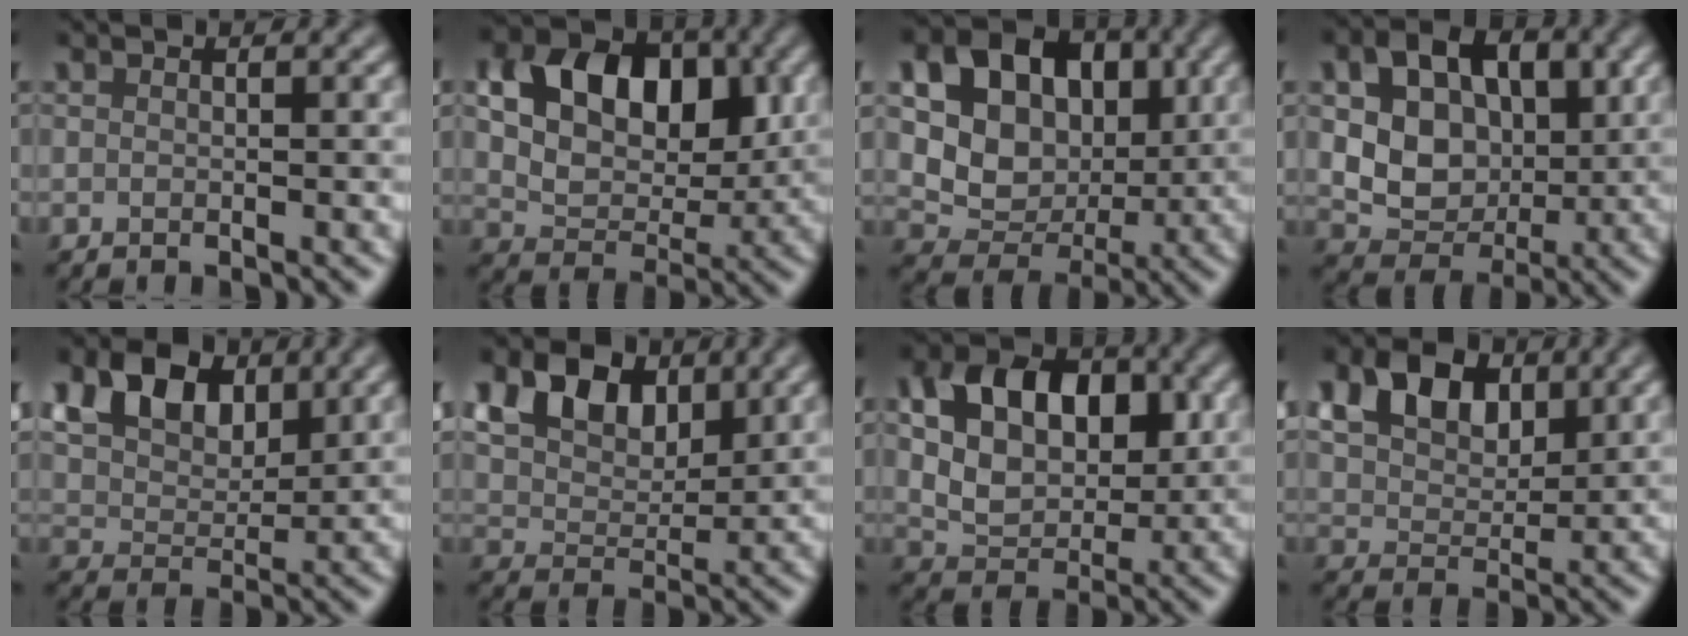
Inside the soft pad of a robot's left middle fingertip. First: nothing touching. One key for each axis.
{"total": 9.5, "fx": 2.7, "fy": 6.6, "fz": 6.3, "tx": -0.119, "ty": 0.003, "tz": 0.040}
{"total": 11.9, "fx": 2.8, "fy": 9.6, "fz": 6.6, "tx": -0.111, "ty": 0.024, "tz": 0.039}
{"total": 7.8, "fx": 1.2, "fy": 5.7, "fz": 5.1, "tx": -0.093, "ty": -0.004, "tz": 0.019}
{"total": 7.7, "fx": 3.7, "fy": 4.9, "fz": 4.6, "tx": -0.094, "ty": 0.014, "tz": 0.052}
{"total": 8.7, "fx": 4.3, "fy": 5.6, "fz": 5.0, "tx": -0.106, "ty": 0.022, "tz": 0.065}
{"total": 8.5, "fx": 2.0, "fy": 5.9, "fz": 5.7, "tx": -0.110, "ty": 0.002, "tz": 0.036}
{"total": 6.6, "fx": 3.0, "fy": 4.4, "fz": 3.9, "tx": -0.087, "ty": 0.006, "tz": 0.045}